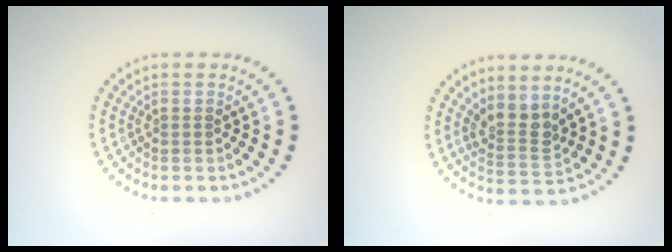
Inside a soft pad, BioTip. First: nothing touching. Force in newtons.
{"total": 2.6, "press": 1.9, "slide": 1.8}